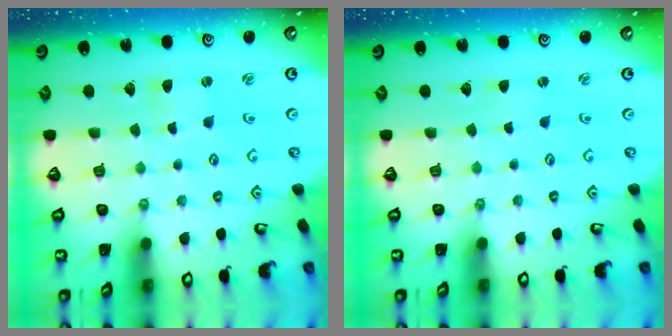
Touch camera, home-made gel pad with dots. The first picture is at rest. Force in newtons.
{"total": 0.5, "press": 0.5, "slide": 0.0}